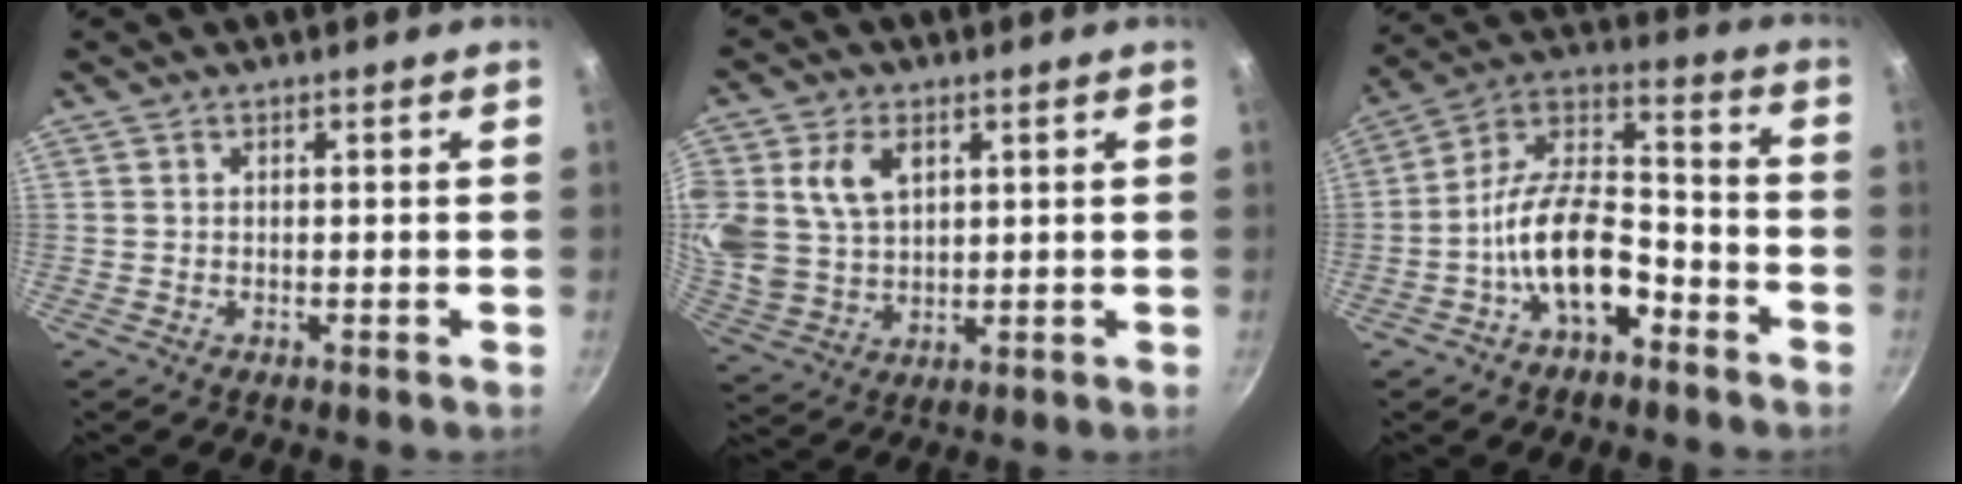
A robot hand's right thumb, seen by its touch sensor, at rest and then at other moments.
{"total": 13.1, "force": [4.2, 9.5, 8.1], "torque": [-0.162, -0.011, 0.086]}
{"total": 14.3, "force": [-6.3, 7.4, 10.5], "torque": [-0.157, 0.068, -0.123]}